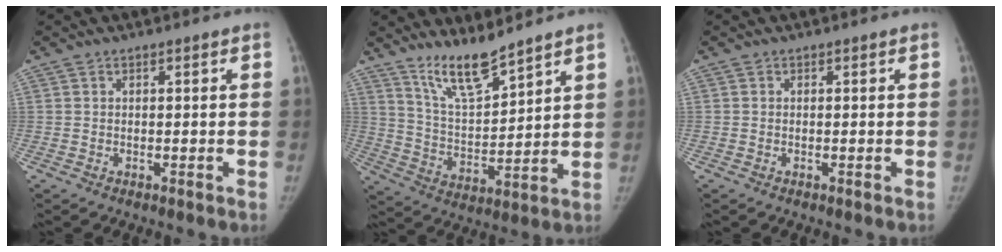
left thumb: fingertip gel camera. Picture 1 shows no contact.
{"total": 10.3, "force": [8.6, 1.8, 5.5], "torque": [-0.090, -0.068, 0.171]}
{"total": 0.0}